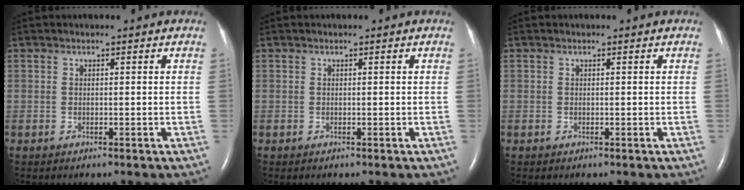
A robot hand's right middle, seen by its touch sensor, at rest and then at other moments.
{"total": 0.0}
{"total": 0.0}